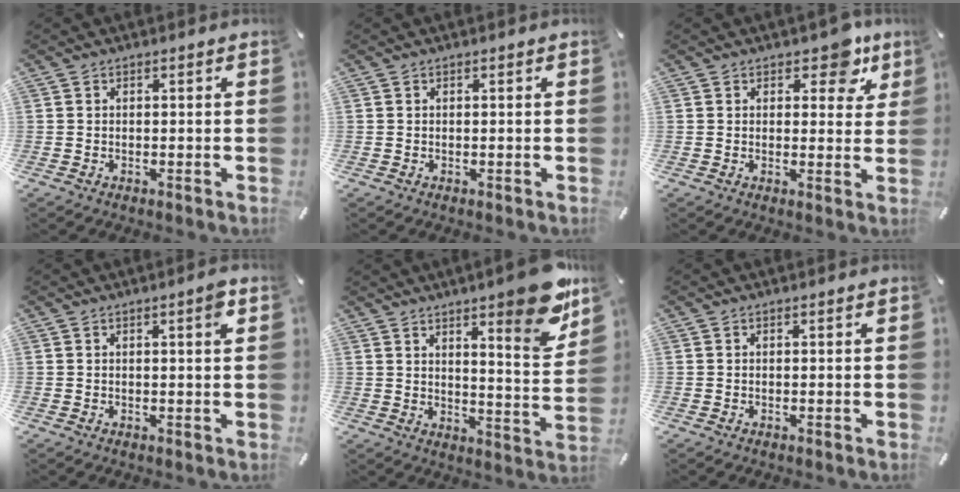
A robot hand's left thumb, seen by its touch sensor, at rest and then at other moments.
{"total": 0.0}
{"total": 7.3, "force": [4.6, 4.0, 4.0], "torque": [-0.028, -0.027, 0.073]}
{"total": 2.9, "force": [1.0, 0.4, 2.7], "torque": [-0.038, -0.003, 0.012]}
{"total": 12.0, "force": [8.9, 2.1, 7.8], "torque": [-0.100, -0.073, 0.147]}
{"total": 0.0}